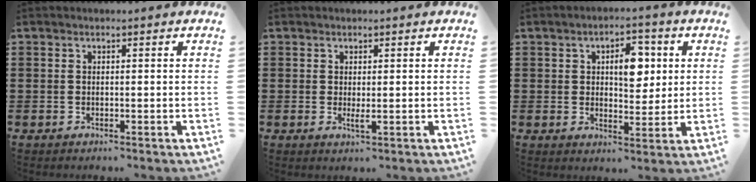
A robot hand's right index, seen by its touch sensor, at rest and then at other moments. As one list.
[{"total": 1.3, "force": [0.1, 0.3, 1.3], "torque": [-0.024, -0.002, 0.003]}, {"total": 6.3, "force": [1.6, 3.5, 4.9], "torque": [-0.075, 0.002, 0.018]}]